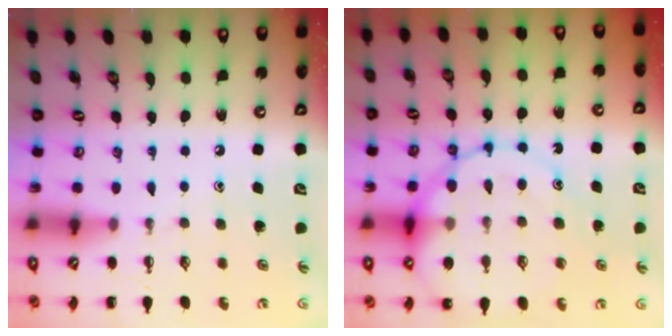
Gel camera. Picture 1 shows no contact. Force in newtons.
{"total": 17.9, "press": 17.5, "slide": 3.5}